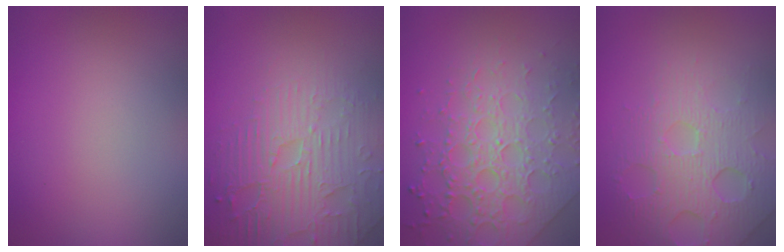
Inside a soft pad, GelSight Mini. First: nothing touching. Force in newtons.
{"total": 4.6, "press": 4.3, "slide": 1.6}
{"total": 6.4, "press": 5.3, "slide": 3.6}
{"total": 5.4, "press": 4.2, "slide": 3.4}